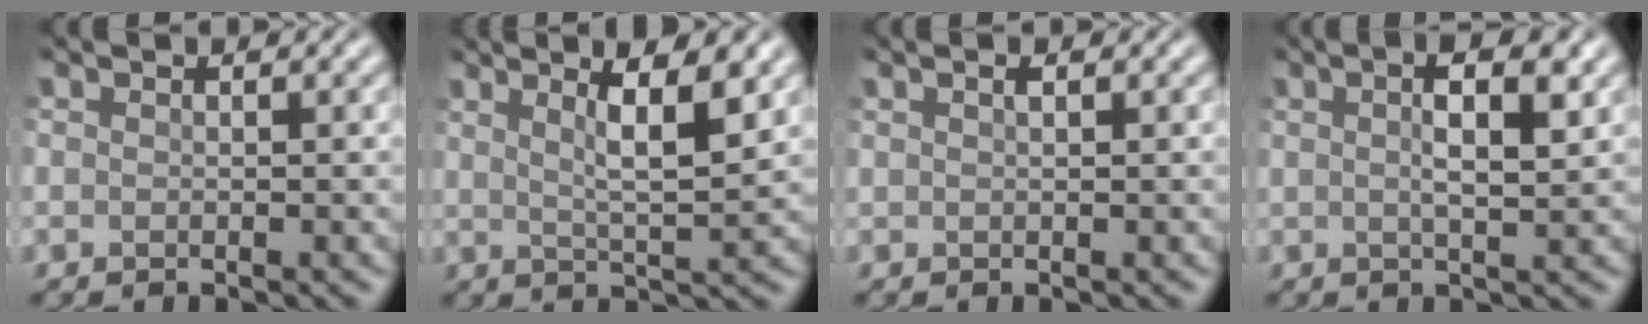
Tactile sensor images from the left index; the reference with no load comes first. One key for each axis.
{"total": 5.7, "fx": 2.4, "fy": 1.2, "fz": 5.0, "tx": -0.071, "ty": 0.008, "tz": 0.029}
{"total": 0.7, "fx": 0.3, "fy": 0.2, "fz": 0.5, "tx": -0.014, "ty": 0.001, "tz": 0.005}
{"total": 4.5, "fx": 1.3, "fy": 1.3, "fz": 4.1, "tx": -0.066, "ty": 0.005, "tz": 0.015}